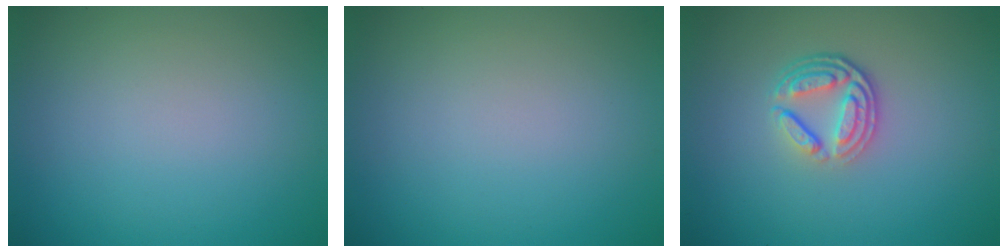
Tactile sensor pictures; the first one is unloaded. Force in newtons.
{"total": 0.0}
{"total": 3.8, "press": 2.8, "slide": 2.6}